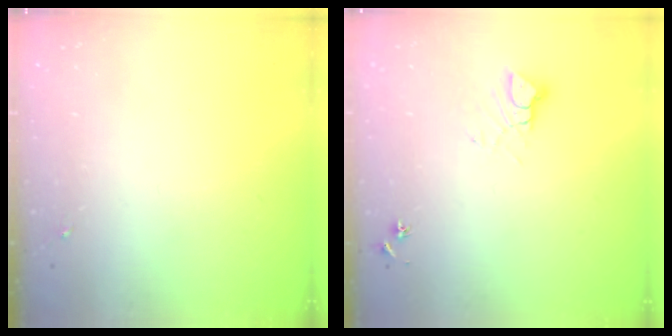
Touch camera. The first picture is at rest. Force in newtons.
{"total": 6.0, "press": 6.0, "slide": 0.4}